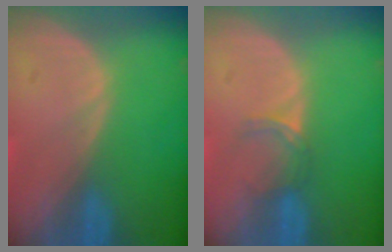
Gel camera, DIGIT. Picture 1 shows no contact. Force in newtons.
{"total": 2.5, "press": 2.0, "slide": 1.4}